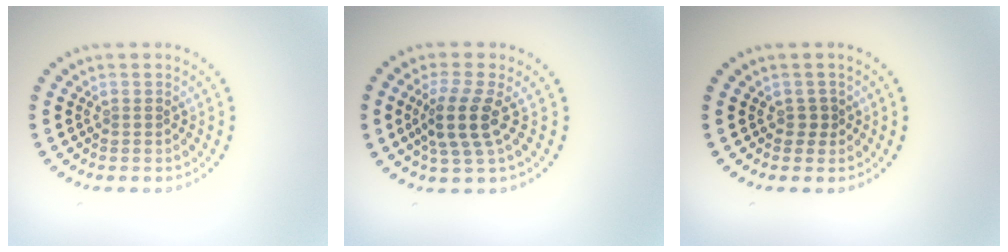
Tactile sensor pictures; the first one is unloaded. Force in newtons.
{"total": 3.6, "press": 2.8, "slide": 2.3}
{"total": 0.8, "press": 0.7, "slide": 0.4}